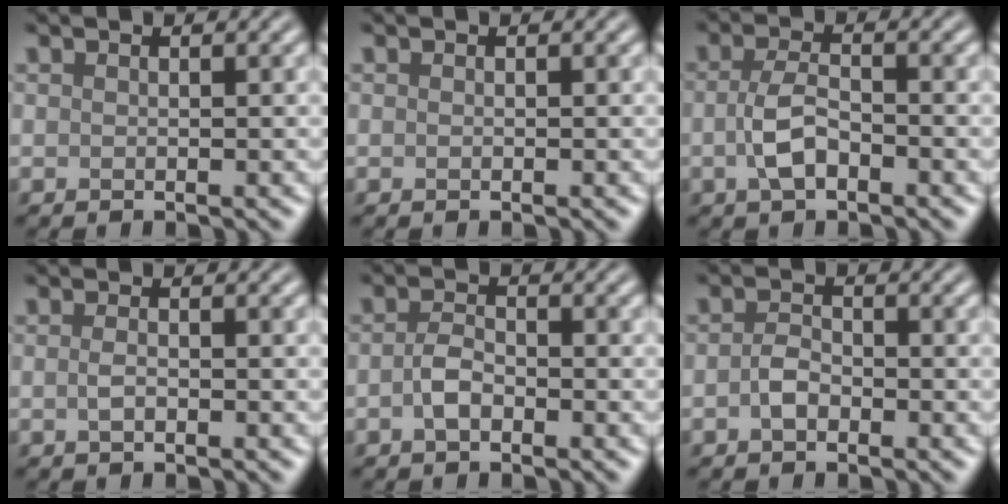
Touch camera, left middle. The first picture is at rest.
{"total": 0.0}
{"total": 3.3, "force": [-1.0, 1.6, 2.7], "torque": [-0.057, 0.001, -0.024]}
{"total": 1.0, "force": [-0.3, 0.5, 0.9], "torque": [-0.022, -0.001, -0.007]}
{"total": 2.1, "force": [-0.8, 1.1, 1.6], "torque": [-0.032, 0.003, -0.020]}
{"total": 1.8, "force": [-0.7, 1.1, 1.2], "torque": [-0.026, 0.003, -0.018]}